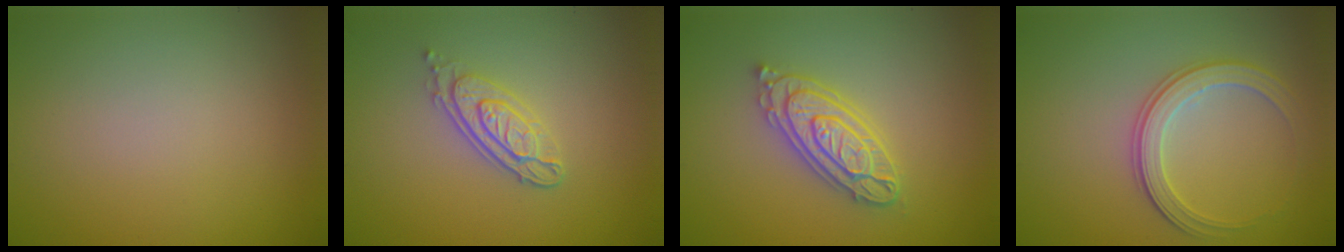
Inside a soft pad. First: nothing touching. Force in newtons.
{"total": 3.3, "press": 2.7, "slide": 1.9}
{"total": 4.3, "press": 4.3, "slide": 0.6}
{"total": 2.9, "press": 2.8, "slide": 0.5}